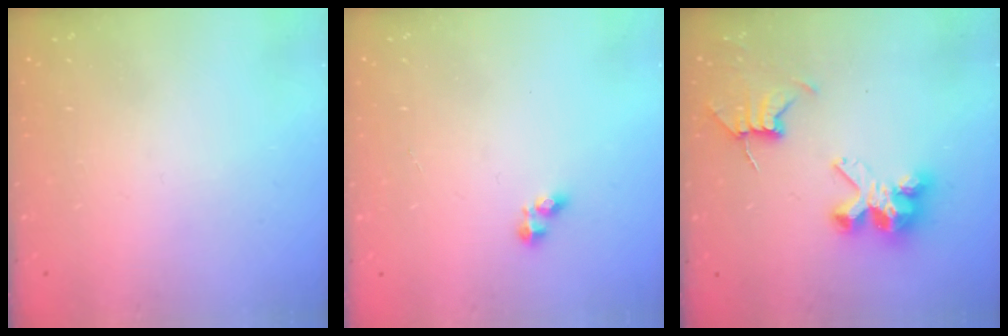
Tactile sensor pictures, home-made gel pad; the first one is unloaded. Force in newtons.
{"total": 2.1, "press": 2.1, "slide": 0.3}
{"total": 8.7, "press": 8.6, "slide": 0.7}